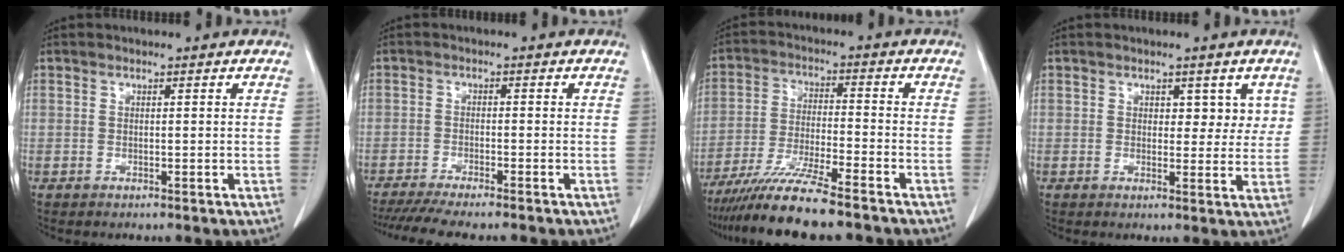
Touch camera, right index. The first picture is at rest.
{"total": 9.8, "force": [-8.4, 0.6, 4.9], "torque": [-0.064, -0.018, -0.130]}
{"total": 11.2, "force": [-9.1, -0.1, 6.5], "torque": [-0.115, -0.028, -0.158]}
{"total": 3.7, "force": [1.6, 2.4, 2.3], "torque": [-0.011, -0.002, 0.020]}